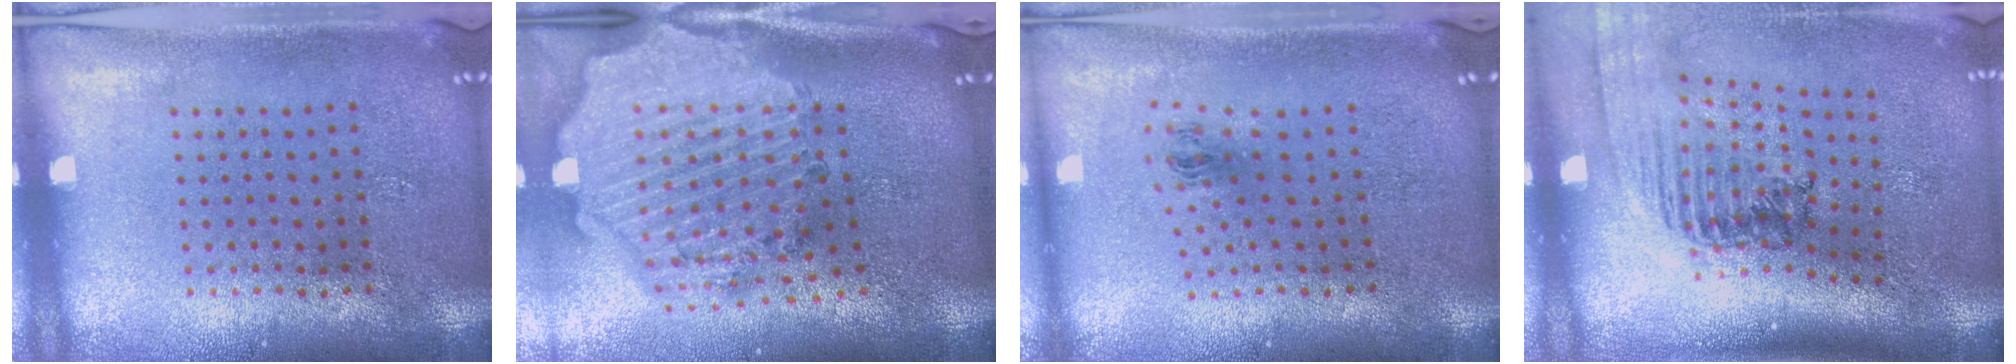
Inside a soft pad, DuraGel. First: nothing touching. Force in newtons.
{"total": 3.5, "press": 3.0, "slide": 1.8}
{"total": 1.0, "press": 0.4, "slide": 0.9}
{"total": 1.7, "press": 1.5, "slide": 0.7}